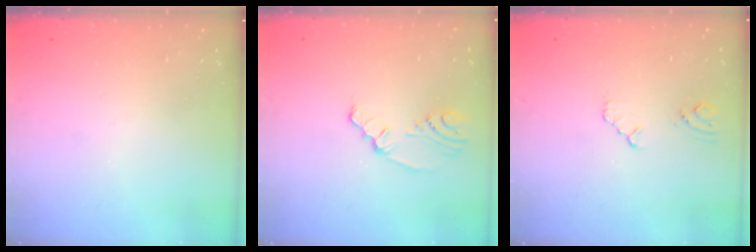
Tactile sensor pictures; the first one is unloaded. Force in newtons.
{"total": 2.1, "press": 1.6, "slide": 1.3}
{"total": 2.3, "press": 2.3, "slide": 0.4}